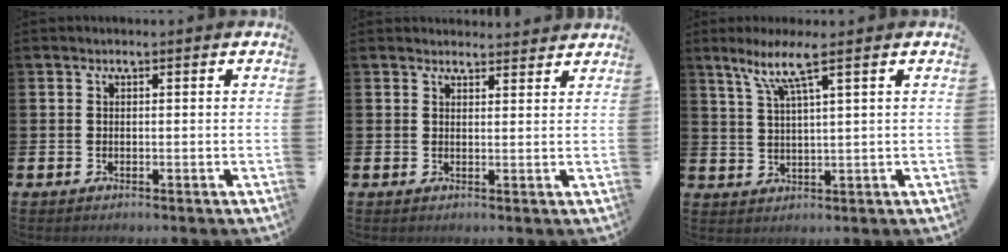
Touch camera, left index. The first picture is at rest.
{"total": 2.4, "force": [2.4, 0.4, -0.1], "torque": [0.011, -0.016, 0.041]}
{"total": 5.9, "force": [3.7, 0.4, 4.5], "torque": [-0.097, -0.005, 0.061]}